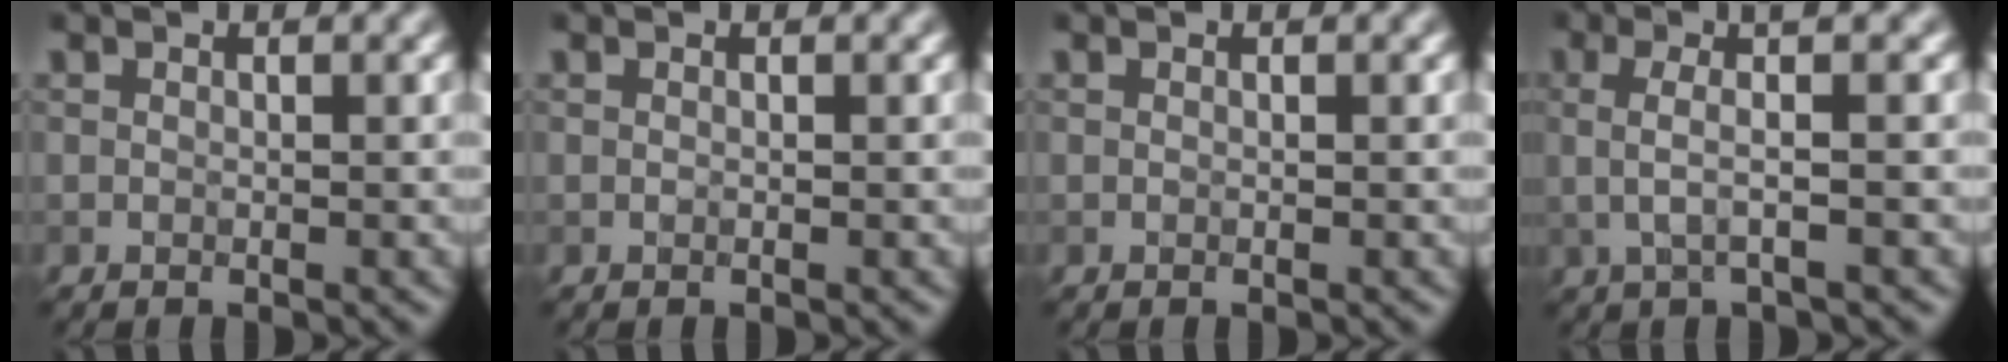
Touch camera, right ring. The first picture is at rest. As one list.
[{"total": 0.0}, {"total": 0.0}, {"total": 3.4, "force": [0.4, 0.7, 3.3], "torque": [-0.062, 0.004, 0.005]}]